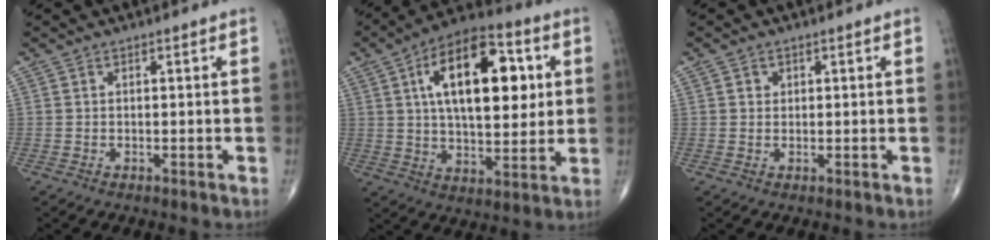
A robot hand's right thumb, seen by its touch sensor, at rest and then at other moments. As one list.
[{"total": 21.2, "force": [5.4, 10.5, 17.6], "torque": [-0.251, -0.001, 0.080]}, {"total": 1.3, "force": [0.5, 1.1, 0.4], "torque": [0.002, -0.001, 0.007]}]